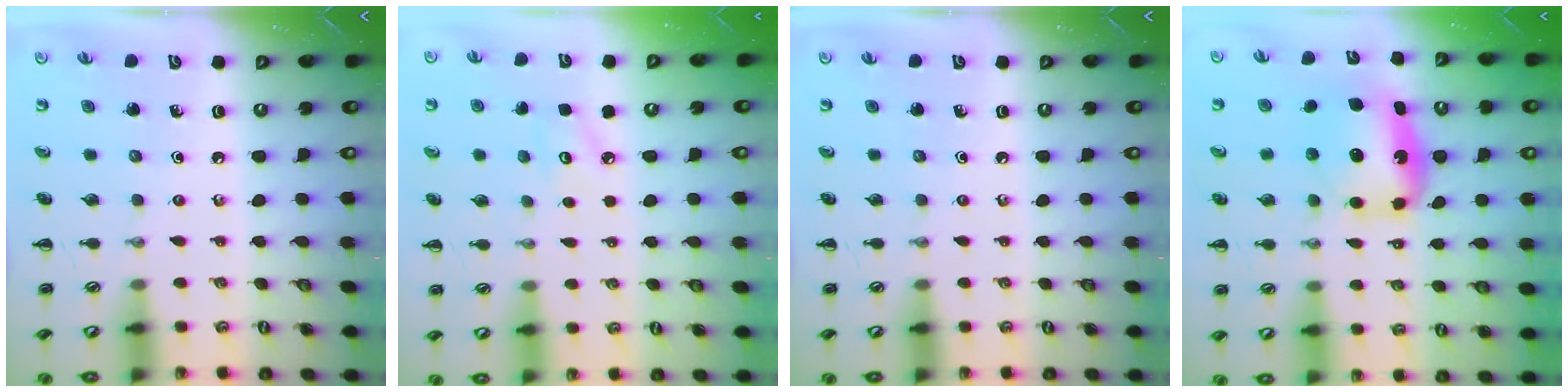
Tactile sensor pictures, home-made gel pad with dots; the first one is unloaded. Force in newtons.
{"total": 3.5, "press": 3.4, "slide": 0.7}
{"total": 0.0}
{"total": 6.1, "press": 6.0, "slide": 1.0}